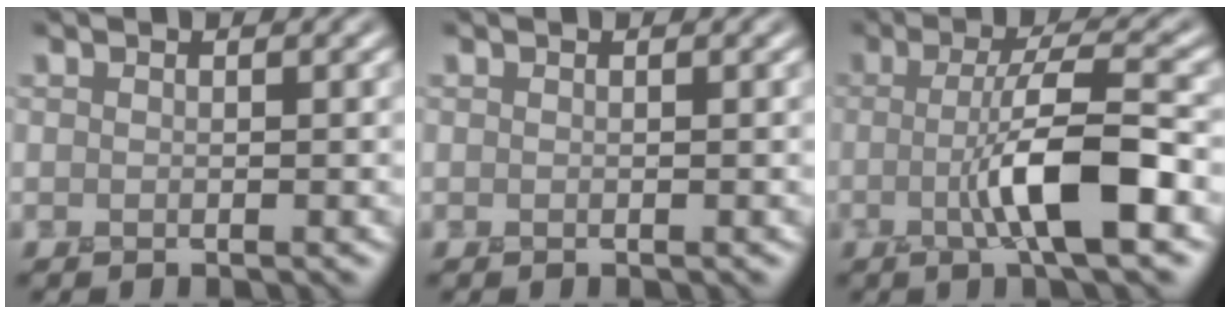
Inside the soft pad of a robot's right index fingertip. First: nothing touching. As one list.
[{"total": 0.0}, {"total": 6.6, "force": [-1.3, 0.9, 6.4], "torque": [-0.113, 0.015, -0.028]}]